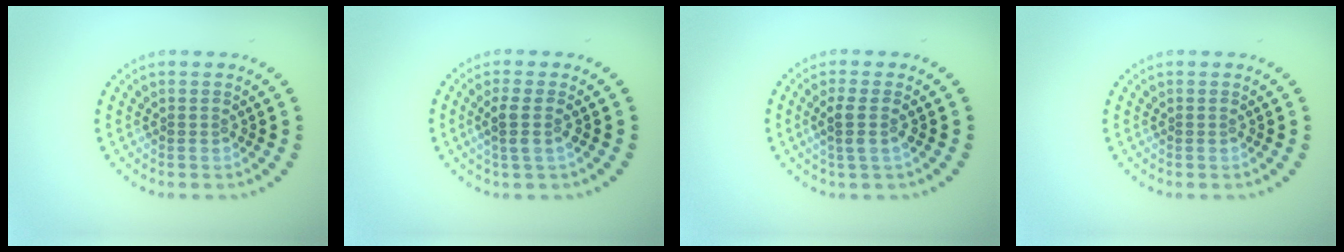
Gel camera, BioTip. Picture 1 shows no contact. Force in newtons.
{"total": 1.9, "press": 1.6, "slide": 0.9}
{"total": 1.9, "press": 1.6, "slide": 0.9}
{"total": 0.0}